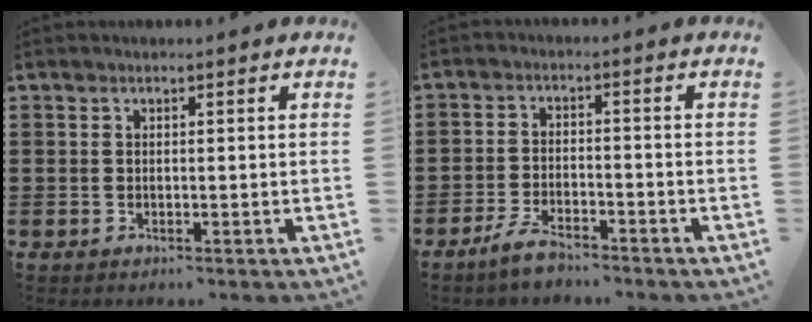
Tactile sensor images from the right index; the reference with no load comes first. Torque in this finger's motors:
{"motor_torque": [-0.33, 0.28, 0.18, 0.02]}